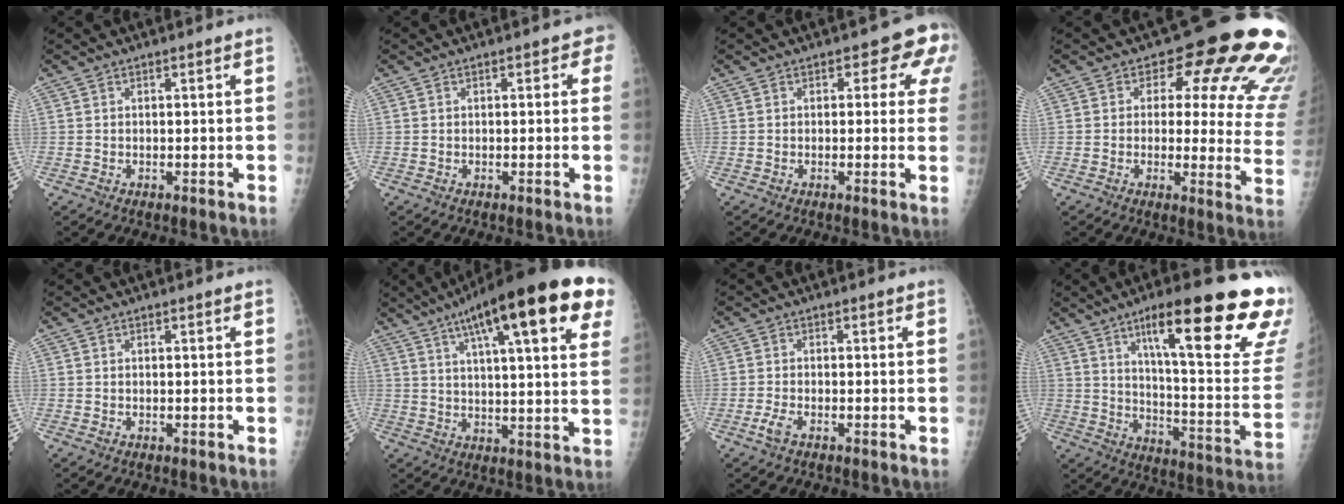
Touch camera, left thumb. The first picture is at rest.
{"total": 2.3, "force": [0.8, 1.4, 1.8], "torque": [0.000, 0.004, 0.000]}
{"total": 6.5, "force": [2.5, 3.8, 4.7], "torque": [-0.002, 0.001, 0.016]}
{"total": 18.6, "force": [10.1, 9.1, 12.7], "torque": [-0.094, -0.046, 0.094]}
{"total": 0.0}
{"total": 25.8, "force": [13.0, 5.8, 21.5], "torque": [-0.308, 0.000, 0.179]}
{"total": 2.0, "force": [-1.2, 0.7, 1.4], "torque": [-0.033, 0.002, -0.027]}
{"total": 29.0, "force": [16.3, 5.4, 23.3], "torque": [-0.261, -0.051, 0.241]}